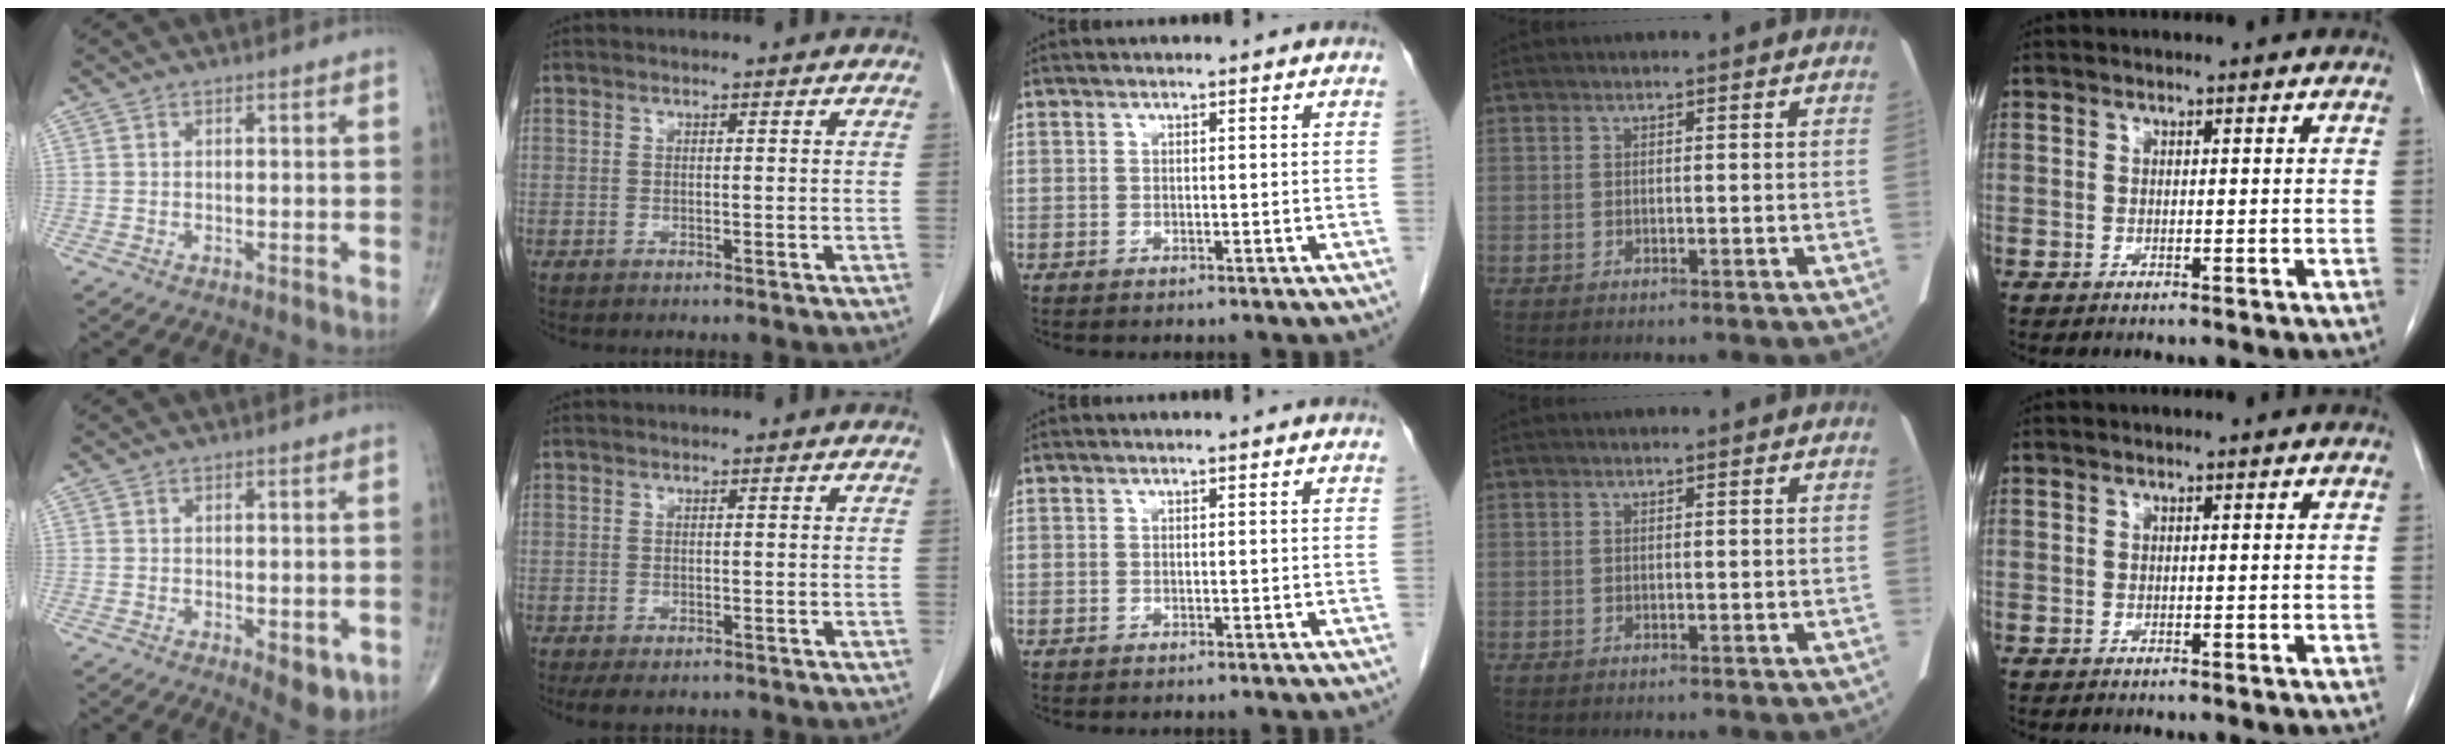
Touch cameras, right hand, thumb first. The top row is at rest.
{"thumb": {"total": 5.1, "force": [-1.6, 2.3, 4.3], "torque": [-0.038, -0.007, -0.013]}, "index": {"total": 3.0, "force": [-2.2, 1.5, 1.4], "torque": [-0.018, -0.005, -0.028]}}